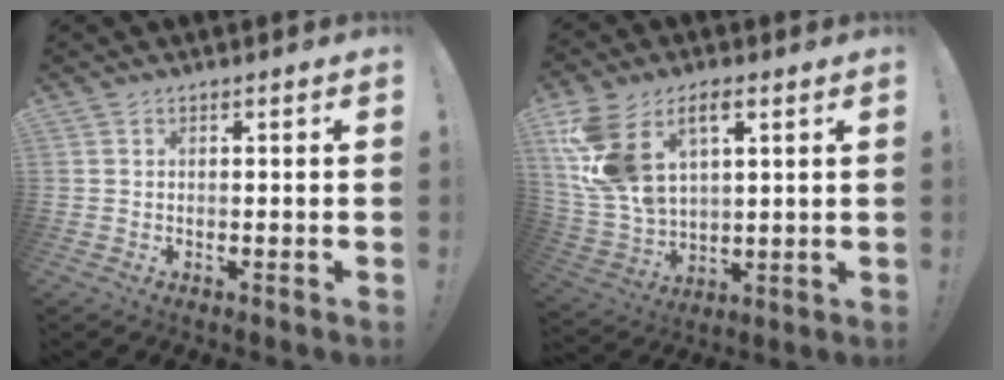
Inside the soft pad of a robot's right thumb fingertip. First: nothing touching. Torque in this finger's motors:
{"motor_torque": [1.23, 3.77, 0.81, -0.16, 0.19]}